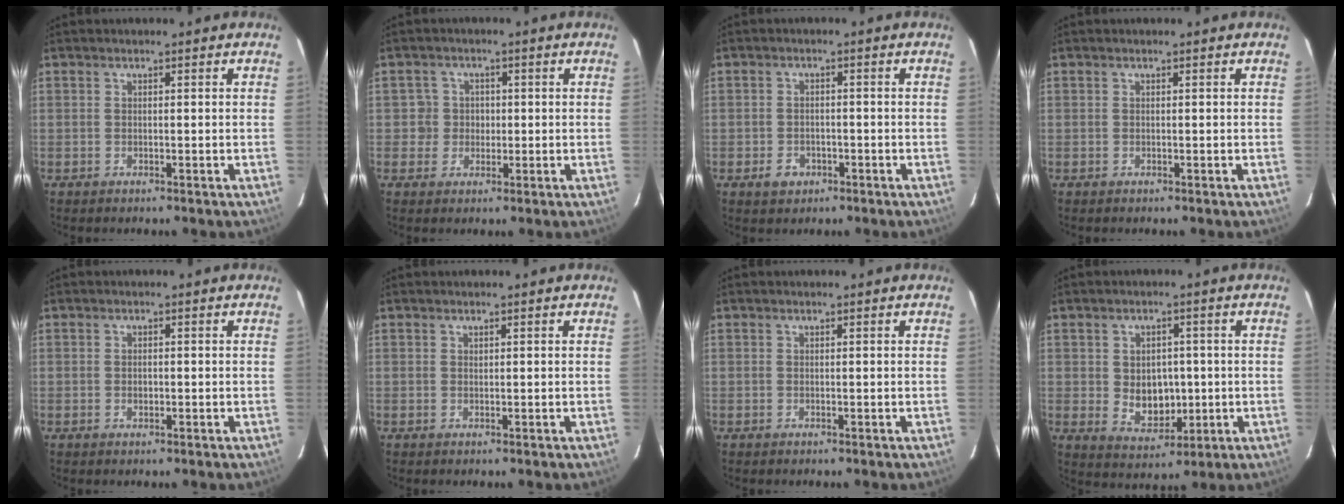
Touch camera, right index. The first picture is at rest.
{"total": 3.4, "force": [-0.2, 3.4, -0.1], "torque": [0.014, 0.020, -0.003]}
{"total": 3.3, "force": [-1.7, 2.5, 1.2], "torque": [-0.028, 0.002, -0.024]}
{"total": 0.0}
{"total": 1.1, "force": [-0.3, 0.8, 0.7], "torque": [-0.011, 0.003, -0.004]}
{"total": 0.0}
{"total": 0.0}
{"total": 7.3, "force": [-0.3, 5.7, 4.5], "torque": [-0.082, -0.001, 0.012]}